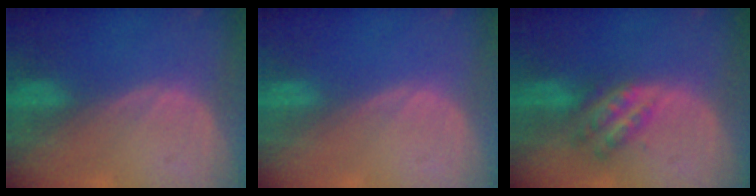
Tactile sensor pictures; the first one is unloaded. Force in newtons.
{"total": 0.0}
{"total": 5.9, "press": 5.1, "slide": 2.8}